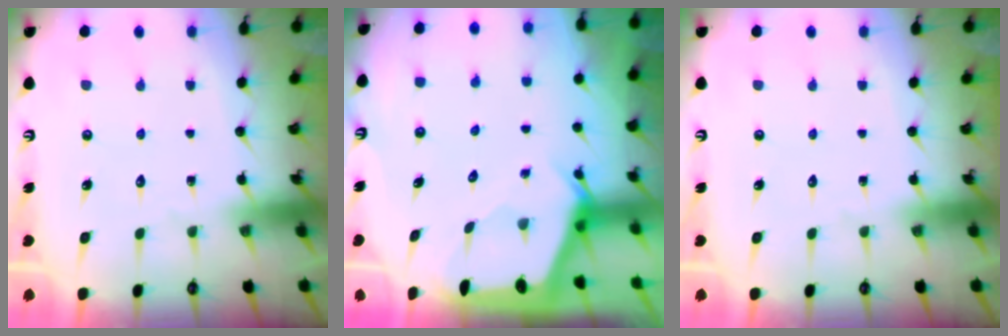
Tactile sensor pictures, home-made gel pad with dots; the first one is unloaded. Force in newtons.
{"total": 2.3, "press": 2.3, "slide": 0.3}
{"total": 0.0}